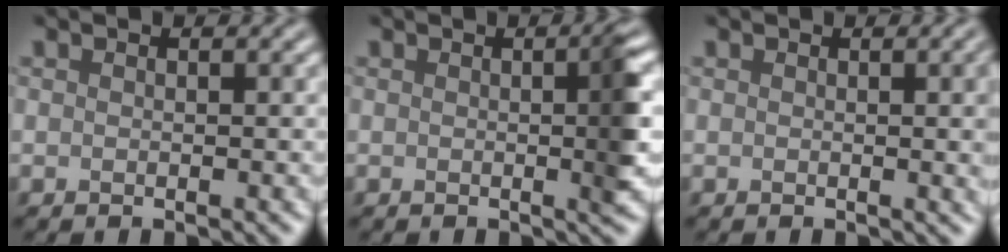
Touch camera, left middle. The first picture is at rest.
{"total": 3.4, "force": [0.1, 0.7, 3.3], "torque": [-0.039, 0.002, -0.003]}
{"total": 4.6, "force": [0.4, 1.7, 4.2], "torque": [-0.029, 0.007, 0.006]}